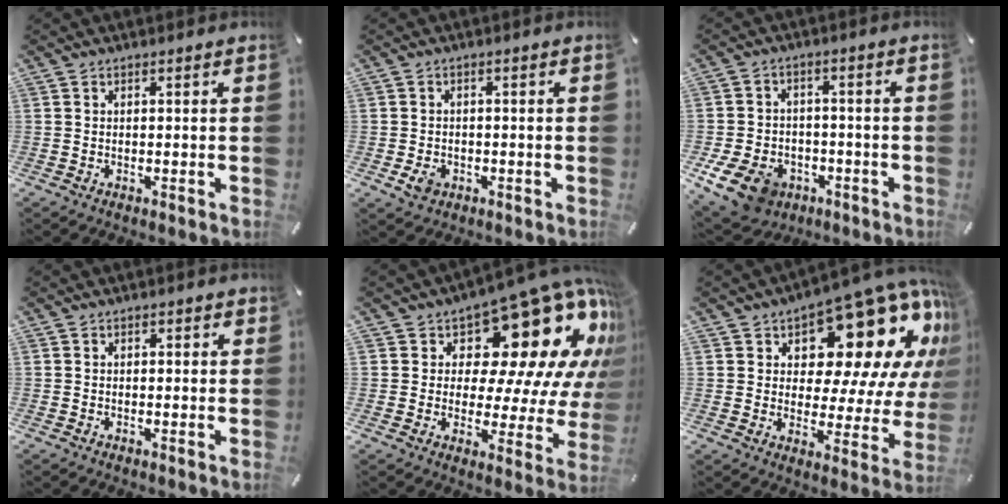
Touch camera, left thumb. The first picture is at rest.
{"total": 3.4, "force": [-1.4, 2.7, 1.7], "torque": [-0.040, 0.003, -0.028]}
{"total": 11.0, "force": [-5.8, 7.7, 5.3], "torque": [-0.110, 0.036, -0.104]}
{"total": 0.7, "force": [0.0, 0.6, 0.3], "torque": [0.003, 0.001, -0.002]}
{"total": 22.6, "force": [11.1, 11.5, 15.9], "torque": [-0.205, -0.091, 0.186]}
{"total": 21.0, "force": [11.6, 10.9, 13.7], "torque": [-0.182, -0.092, 0.191]}